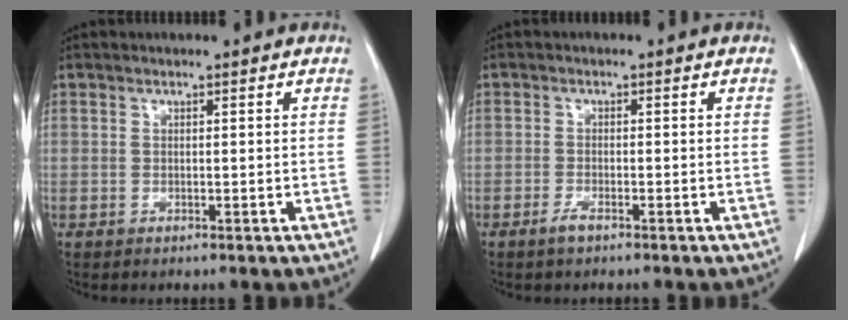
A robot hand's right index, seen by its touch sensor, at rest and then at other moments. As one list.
[{"total": 1.7, "force": [-1.3, 0.2, 1.1], "torque": [-0.027, -0.002, -0.025]}]